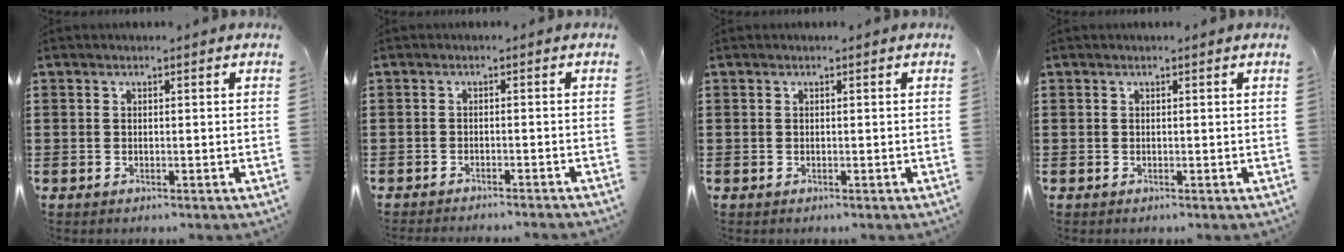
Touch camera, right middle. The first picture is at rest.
{"total": 1.4, "force": [-1.4, -0.2, 0.2], "torque": [-0.003, 0.004, -0.028]}
{"total": 0.0}
{"total": 0.0}